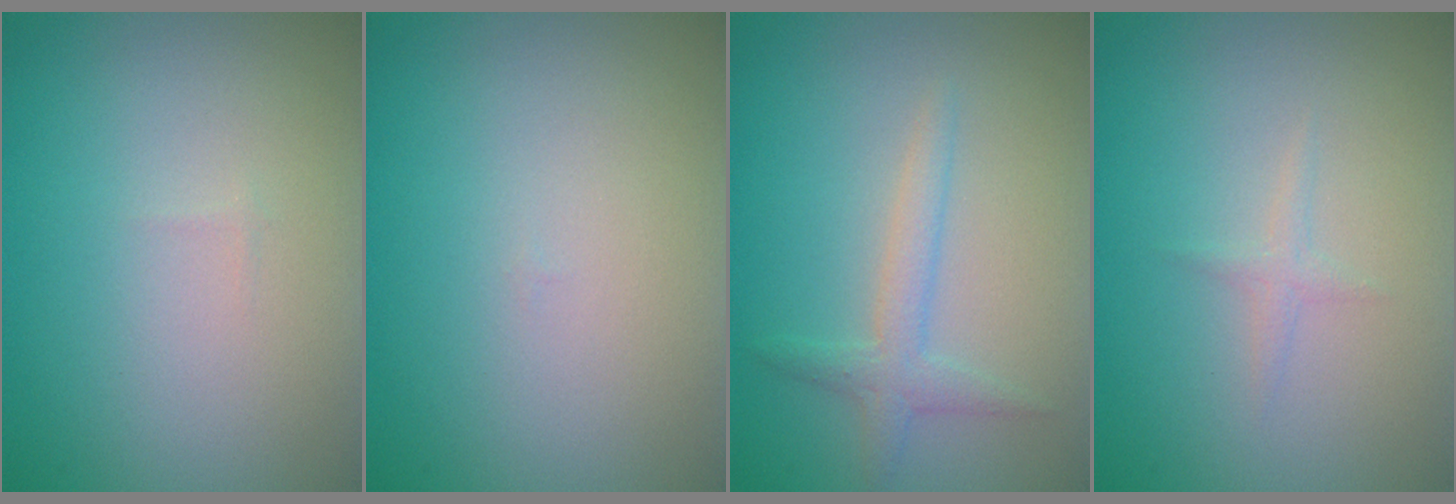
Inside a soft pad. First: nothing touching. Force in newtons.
{"total": 0.0}
{"total": 2.0, "press": 2.0, "slide": 0.1}
{"total": 0.8, "press": 0.8, "slide": 0.1}